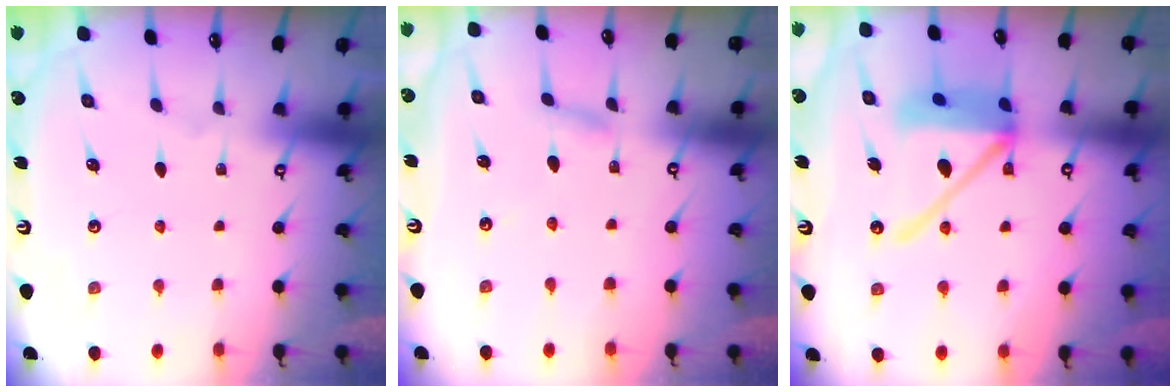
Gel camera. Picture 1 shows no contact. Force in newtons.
{"total": 2.8, "press": 2.8, "slide": 0.3}
{"total": 15.6, "press": 15.5, "slide": 2.0}